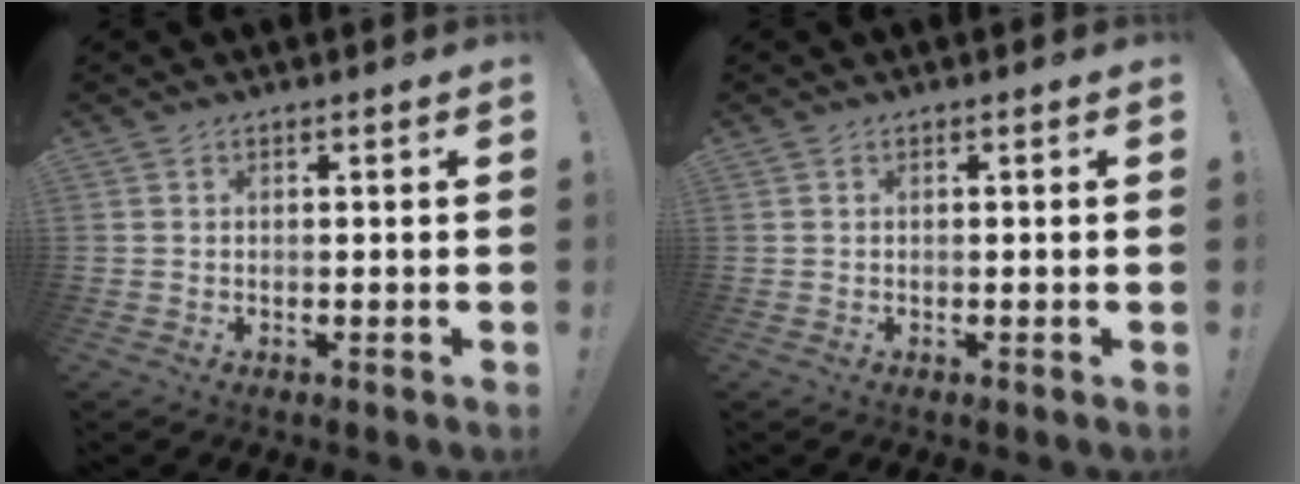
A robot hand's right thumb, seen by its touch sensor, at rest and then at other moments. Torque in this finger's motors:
{"motor_torque": [-0.13, -0.06, 0.10, -0.02, 0.00]}